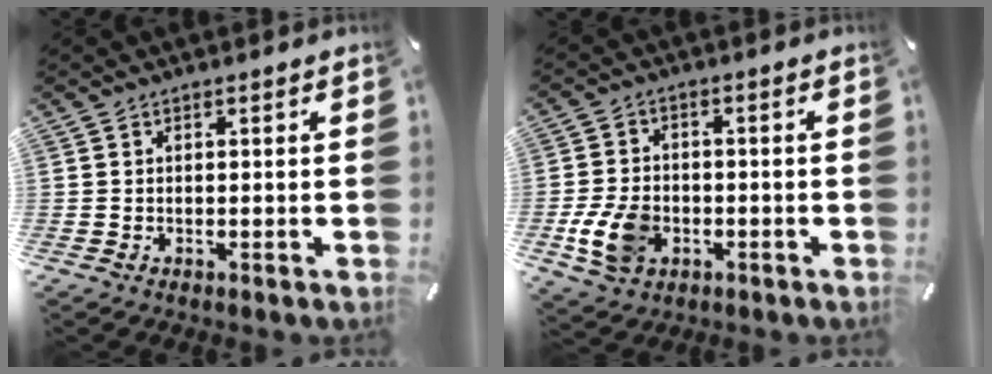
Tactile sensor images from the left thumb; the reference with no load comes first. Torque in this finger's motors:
{"motor_torque": [0.53, 0.69, 0.20, 0.07, 0.04]}